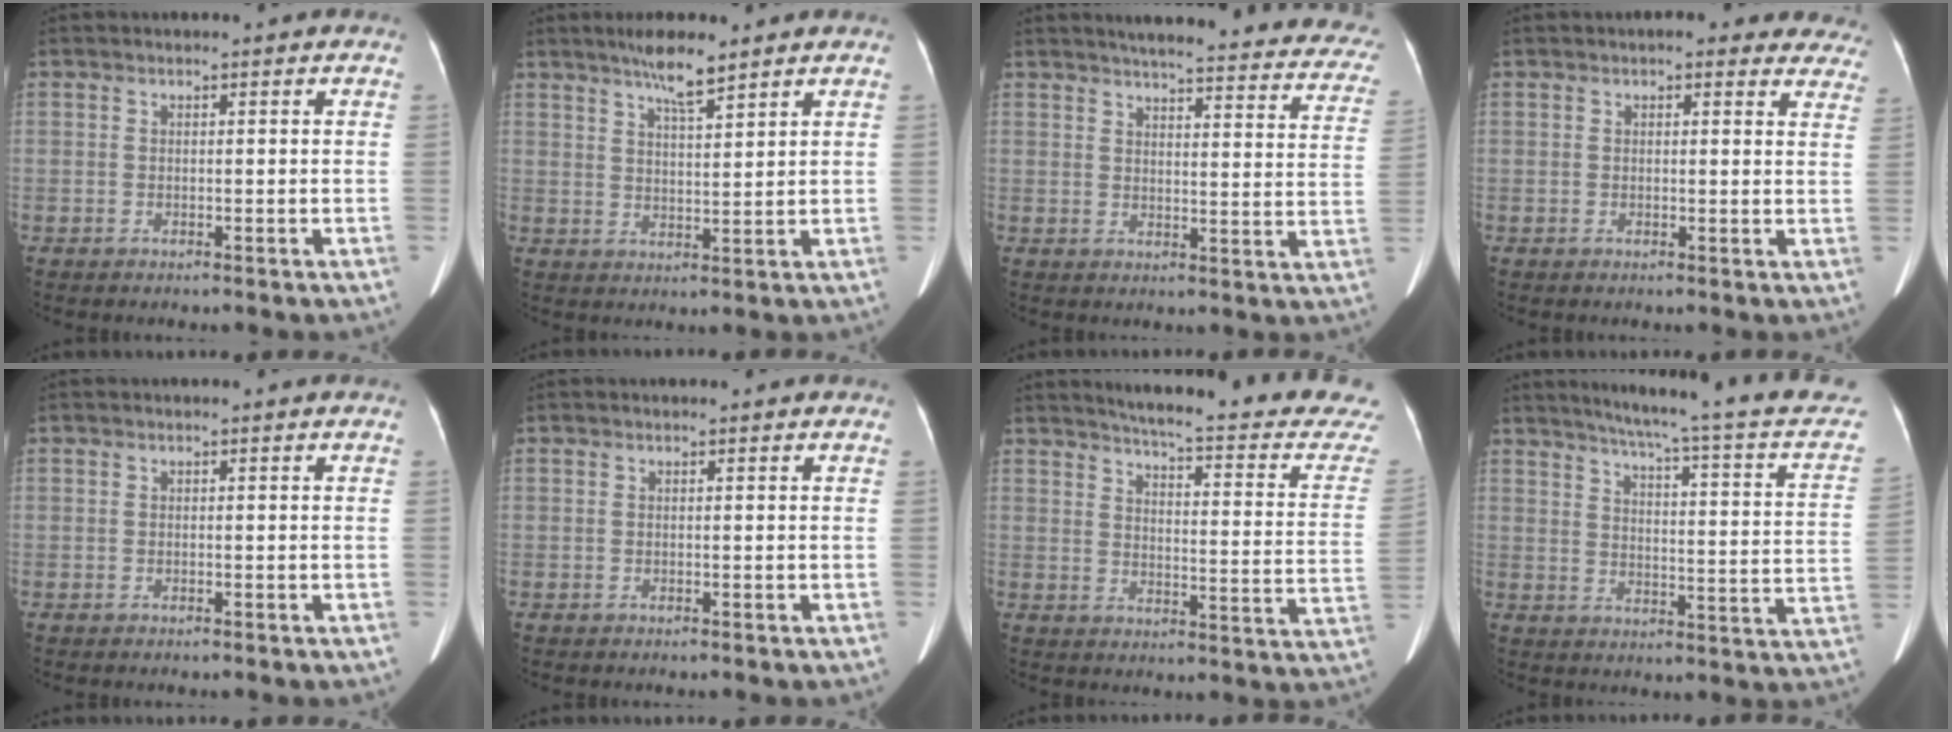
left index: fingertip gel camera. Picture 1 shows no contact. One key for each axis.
{"total": 5.5, "fx": 4.2, "fy": 0.4, "fz": 3.6, "tx": -0.067, "ty": 0.001, "tz": 0.073}
{"total": 27.2, "fx": 24.5, "fy": 4.2, "fz": 11.1, "tx": -0.136, "ty": -0.057, "tz": 0.266}
{"total": 11.6, "fx": 10.2, "fy": 3.5, "fz": 4.3, "tx": -0.008, "ty": -0.001, "tz": 0.090}
{"total": 0.0}
{"total": 0.0}
{"total": 22.4, "fx": 20.9, "fy": 0.7, "fz": 8.1, "tx": -0.112, "ty": -0.102, "tz": 0.236}
{"total": 21.6, "fx": 18.0, "fy": 0.4, "fz": 11.8, "tx": -0.164, "ty": -0.045, "tz": 0.207}